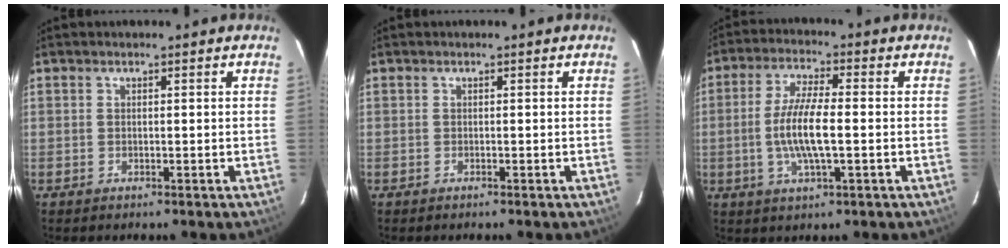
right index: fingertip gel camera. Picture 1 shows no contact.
{"total": 0.0}
{"total": 8.9, "force": [-1.3, 1.9, 8.6], "torque": [-0.173, -0.005, -0.028]}